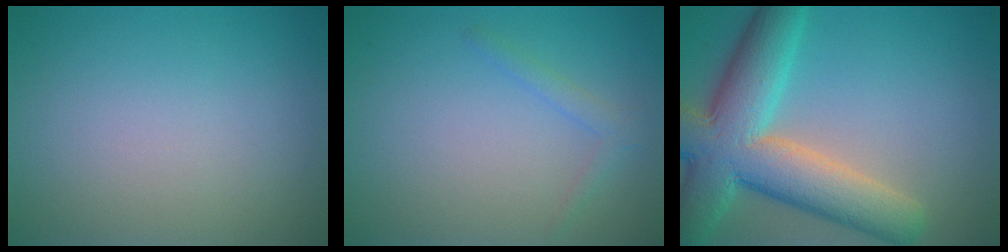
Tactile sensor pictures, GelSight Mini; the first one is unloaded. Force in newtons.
{"total": 1.3, "press": 1.3, "slide": 0.1}
{"total": 10.8, "press": 10.8, "slide": 0.9}